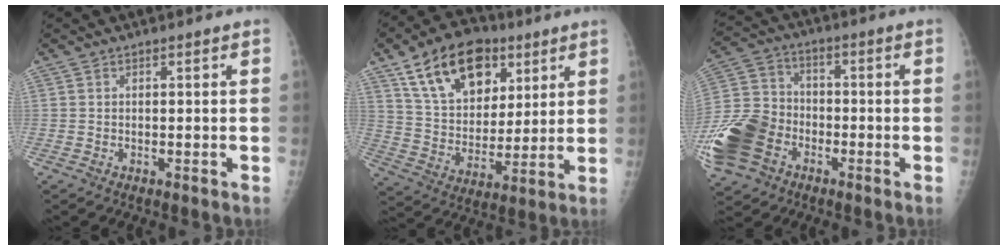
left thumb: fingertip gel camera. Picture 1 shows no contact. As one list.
[{"total": 19.0, "force": [9.8, 12.0, 11.0], "torque": [-0.149, -0.029, 0.172]}, {"total": 17.3, "force": [-7.1, 12.7, 9.3], "torque": [-0.203, 0.030, -0.136]}]